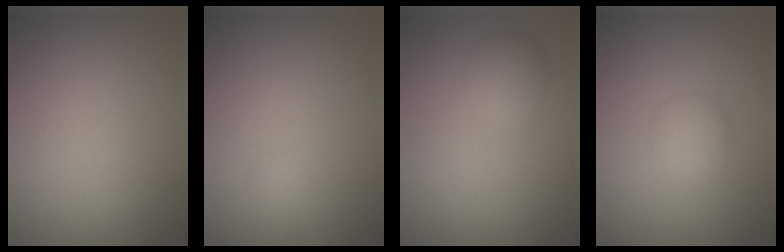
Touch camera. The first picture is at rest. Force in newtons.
{"total": 0.7, "press": 0.7, "slide": 0.0}
{"total": 2.2, "press": 2.2, "slide": 0.1}
{"total": 2.1, "press": 2.1, "slide": 0.1}